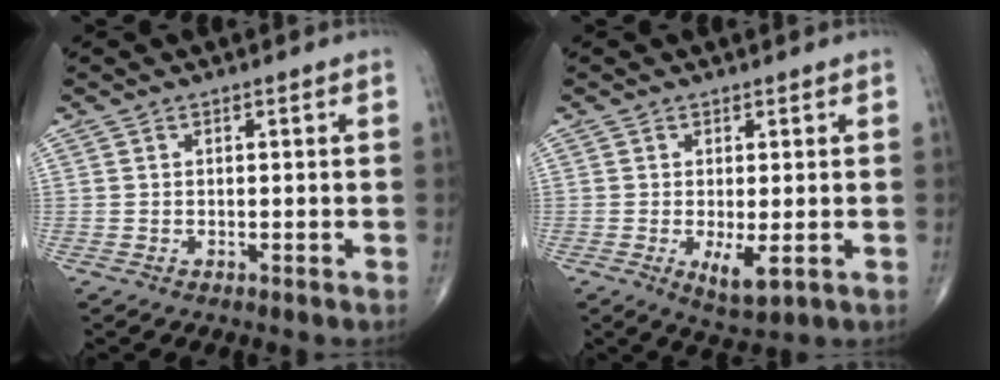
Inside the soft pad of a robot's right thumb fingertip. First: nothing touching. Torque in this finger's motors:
{"motor_torque": [-0.03, 0.48, -0.06, -0.09, 0.14]}